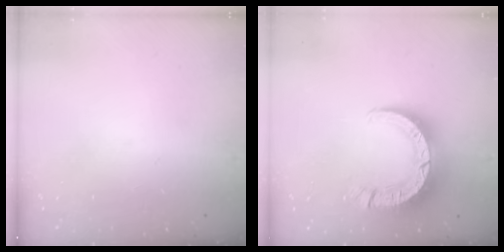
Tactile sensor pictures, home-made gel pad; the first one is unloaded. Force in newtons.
{"total": 12.5, "press": 12.4, "slide": 1.3}